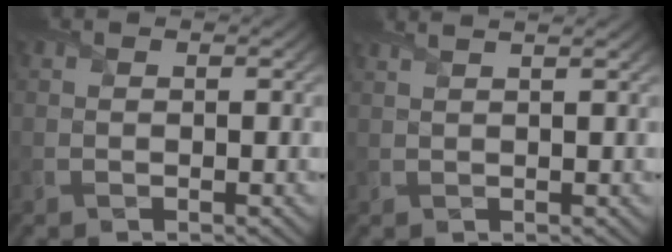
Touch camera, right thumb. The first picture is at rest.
{"total": 3.1, "force": [2.2, 1.0, 2.0], "torque": [-0.021, 0.018, 0.002]}